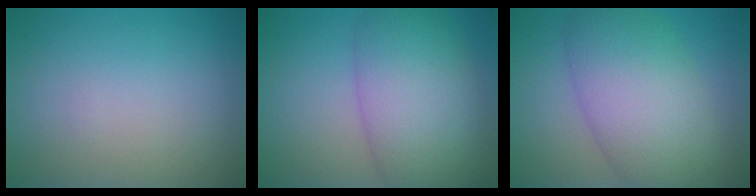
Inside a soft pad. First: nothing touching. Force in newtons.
{"total": 9.1, "press": 9.1, "slide": 0.3}
{"total": 9.1, "press": 9.1, "slide": 0.2}